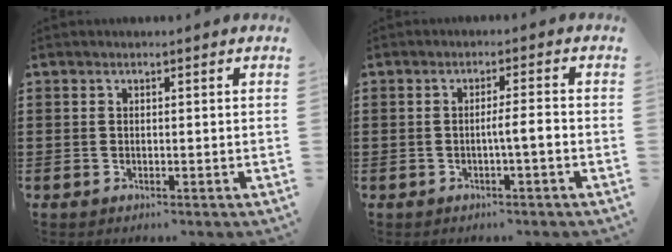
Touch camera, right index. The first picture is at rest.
{"total": 2.8, "force": [-0.8, 0.1, 2.7], "torque": [-0.048, -0.001, -0.016]}